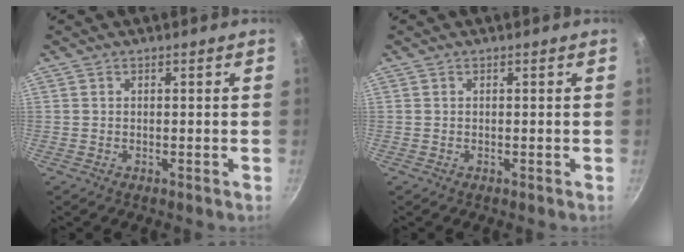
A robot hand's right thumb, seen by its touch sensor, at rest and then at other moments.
{"total": 0.0}